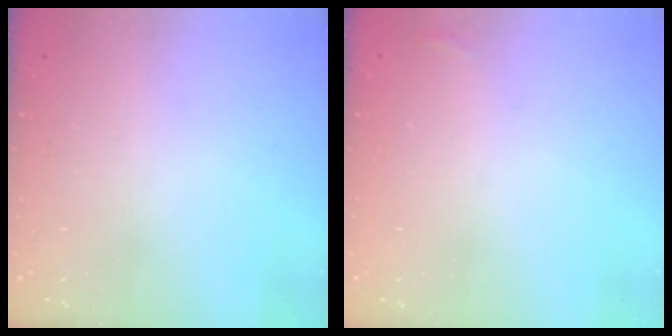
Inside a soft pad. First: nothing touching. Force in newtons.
{"total": 3.5, "press": 3.3, "slide": 1.3}